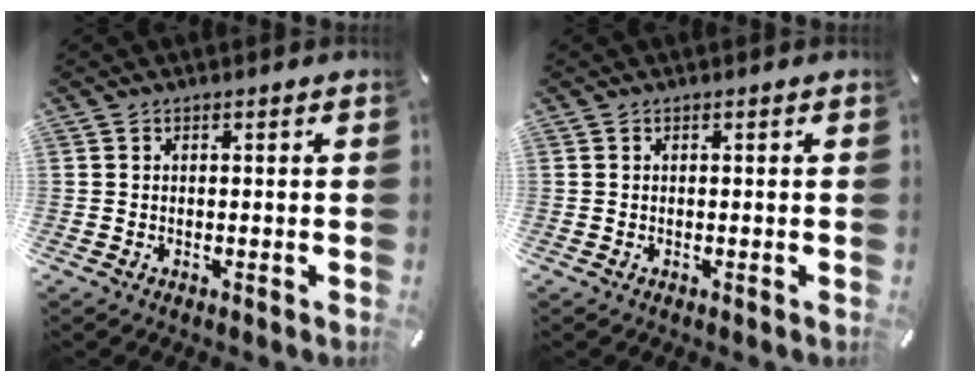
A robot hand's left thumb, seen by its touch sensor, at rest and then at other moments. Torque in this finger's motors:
{"motor_torque": [-0.03, 0.04, 0.00, -0.01, 0.00]}